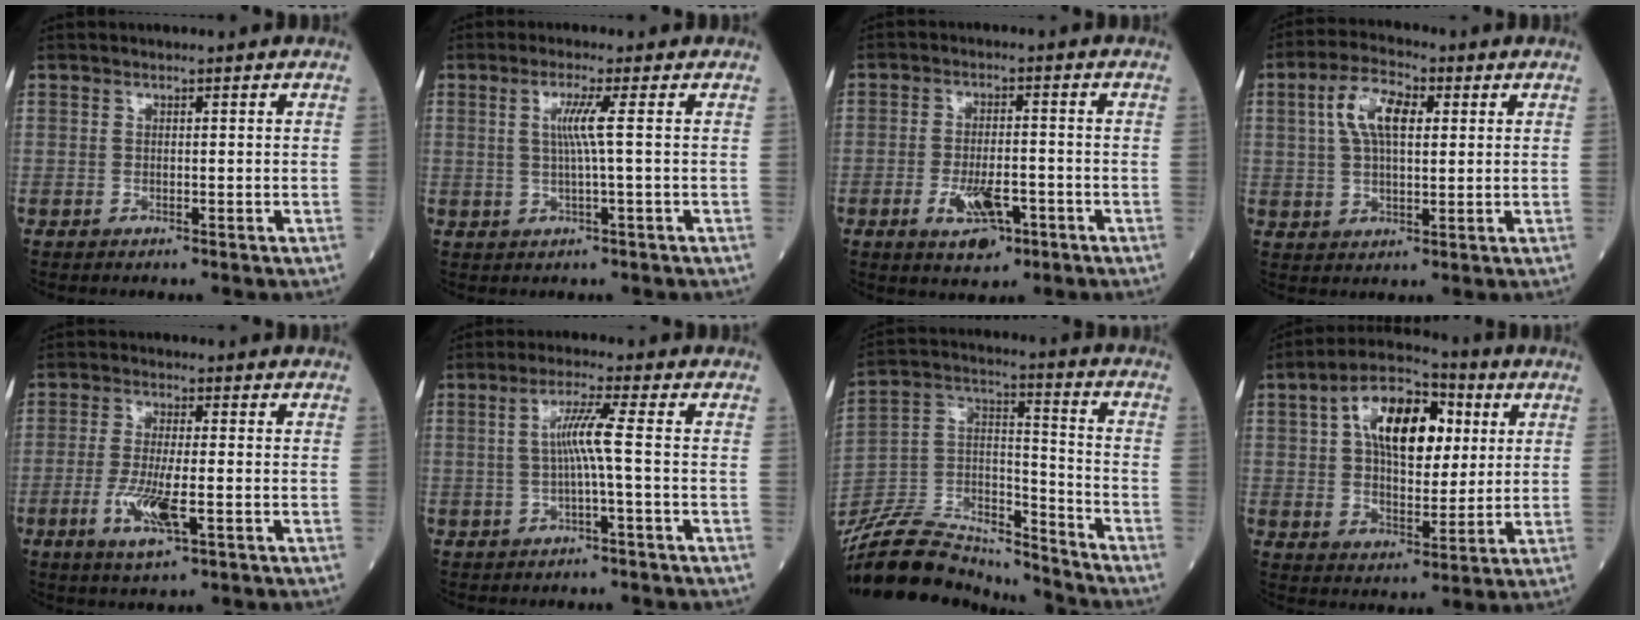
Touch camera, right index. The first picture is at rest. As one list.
[{"total": 3.7, "force": [0.6, -0.9, 3.6], "torque": [-0.074, 0.000, 0.010]}, {"total": 6.4, "force": [-2.9, 2.6, 5.0], "torque": [-0.094, -0.004, -0.041]}, {"total": 8.2, "force": [2.4, 3.4, 7.1], "torque": [-0.144, 0.019, 0.043]}, {"total": 6.9, "force": [-2.4, 1.0, 6.4], "torque": [-0.139, -0.015, -0.040]}, {"total": 4.8, "force": [-0.3, -0.9, 4.7], "torque": [-0.091, 0.009, -0.002]}, {"total": 21.2, "force": [-20.0, 3.8, 5.9], "torque": [-0.139, 0.020, -0.347]}, {"total": 14.4, "force": [4.3, 7.1, 11.8], "torque": [-0.207, 0.030, 0.069]}]